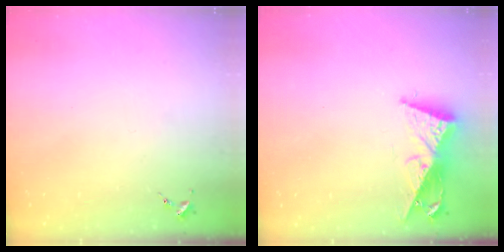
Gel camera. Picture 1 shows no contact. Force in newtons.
{"total": 9.9, "press": 9.9, "slide": 0.6}